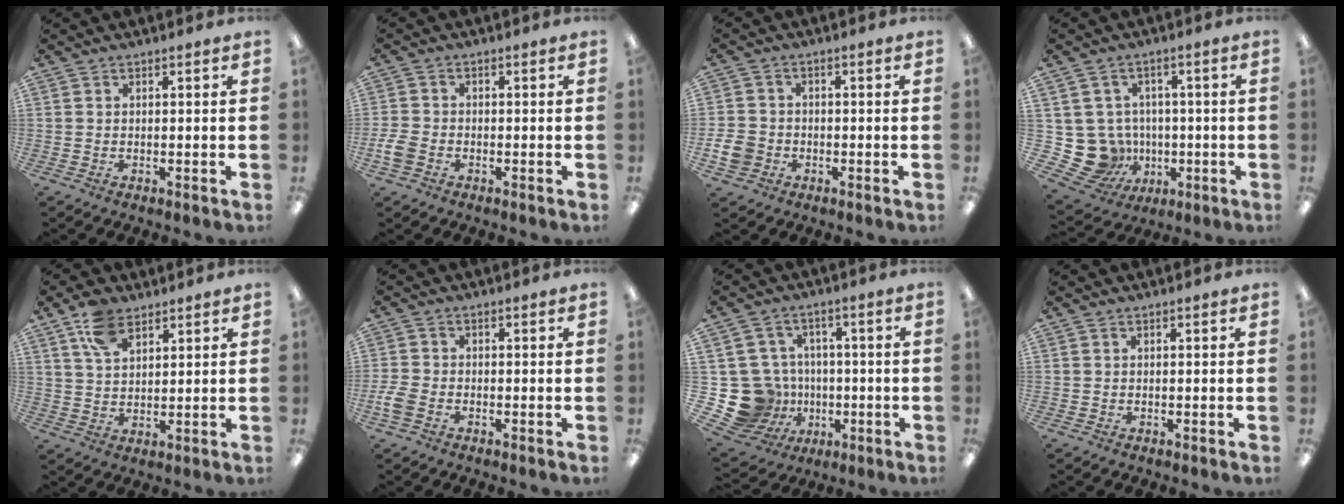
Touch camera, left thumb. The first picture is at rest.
{"total": 4.2, "force": [-1.7, 2.9, 2.4], "torque": [-0.056, 0.006, -0.034]}
{"total": 5.7, "force": [-1.7, 4.8, 2.5], "torque": [-0.061, 0.009, -0.031]}
{"total": 10.5, "force": [-1.1, 10.0, 2.8], "torque": [-0.096, 0.000, -0.007]}
{"total": 8.5, "force": [5.3, 4.7, 4.7], "torque": [-0.090, -0.008, 0.099]}
{"total": 4.0, "force": [-1.7, 2.6, 2.5], "torque": [-0.057, 0.003, -0.034]}
{"total": 15.1, "force": [-3.0, 14.0, 4.9], "torque": [-0.124, 0.018, -0.028]}
{"total": 0.0}